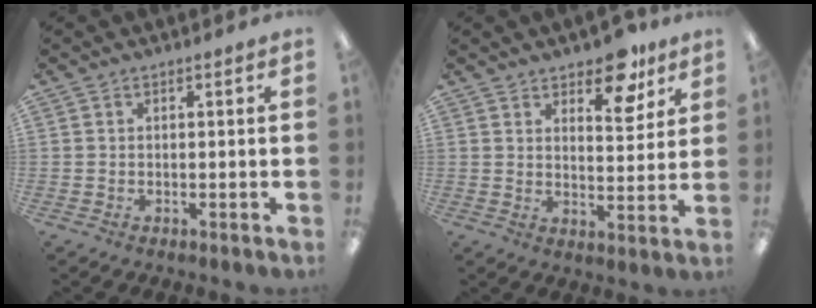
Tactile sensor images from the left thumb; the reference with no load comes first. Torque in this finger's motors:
{"motor_torque": [0.60, 0.76, -0.16, 0.05, 0.02]}